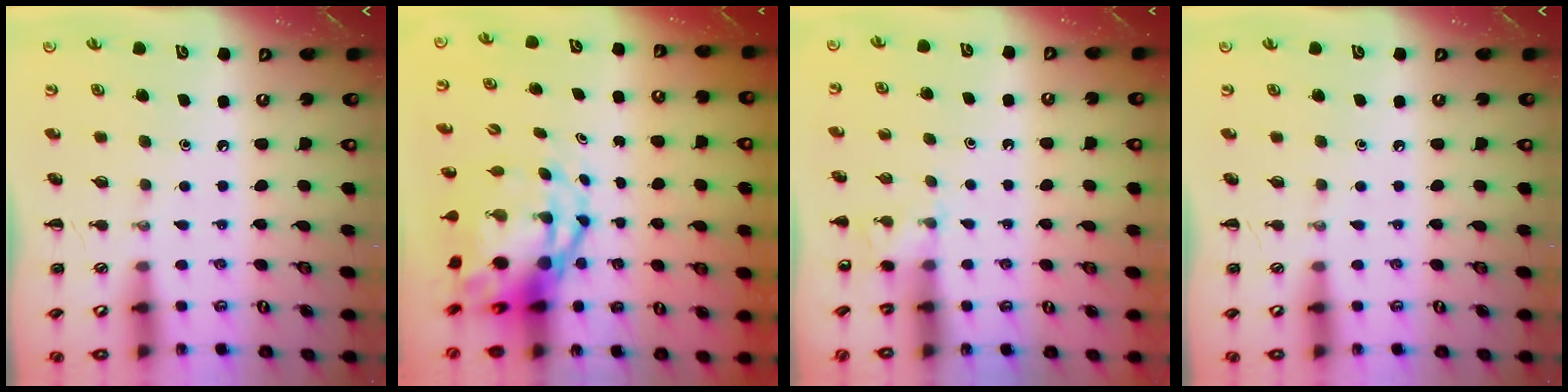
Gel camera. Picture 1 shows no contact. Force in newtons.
{"total": 9.2, "press": 8.8, "slide": 2.6}
{"total": 2.6, "press": 2.4, "slide": 1.0}
{"total": 0.0}